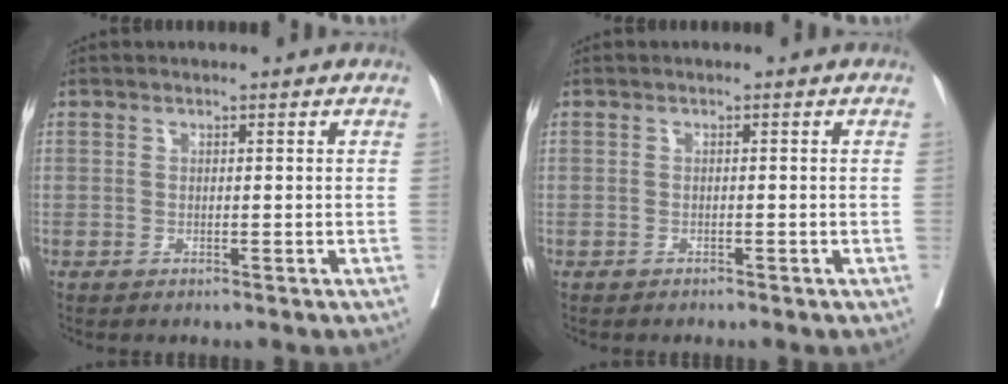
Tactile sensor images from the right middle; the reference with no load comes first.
{"total": 0.0}